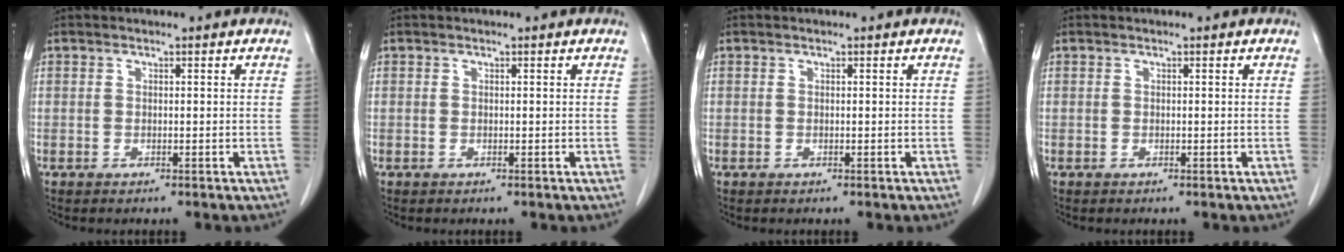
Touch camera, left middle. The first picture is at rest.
{"total": 0.0}
{"total": 0.0}
{"total": 0.0}